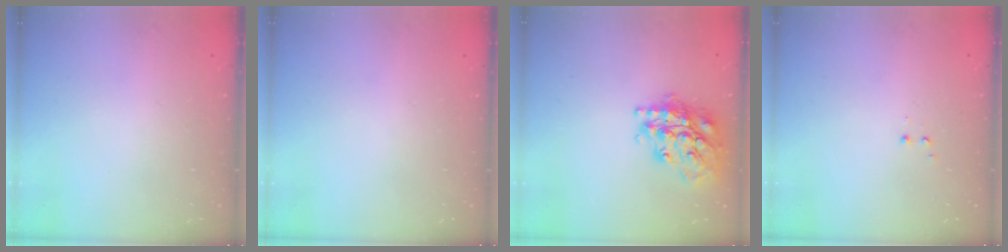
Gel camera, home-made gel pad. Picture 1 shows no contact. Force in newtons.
{"total": 0.0}
{"total": 20.3, "press": 20.3, "slide": 1.6}
{"total": 1.2, "press": 1.1, "slide": 0.5}